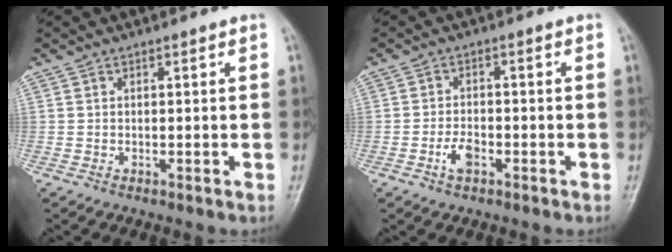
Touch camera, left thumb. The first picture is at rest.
{"total": 3.4, "force": [-1.7, 1.8, 2.4], "torque": [-0.045, 0.012, -0.033]}